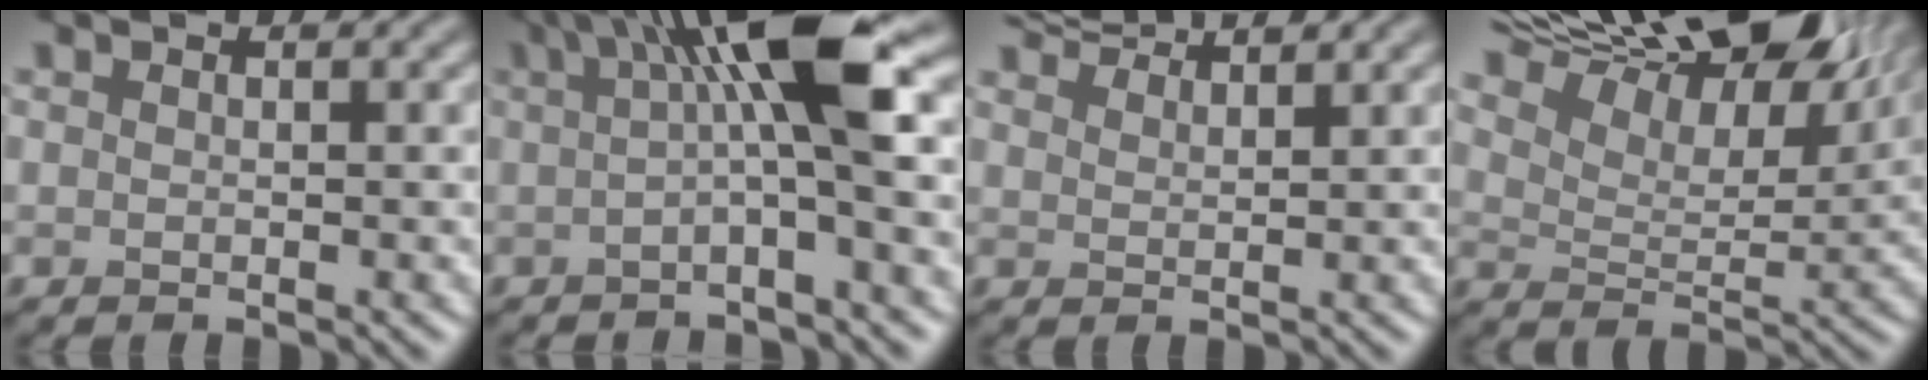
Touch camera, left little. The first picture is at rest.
{"total": 7.2, "force": [1.0, 1.0, 7.1], "torque": [-0.105, 0.007, 0.021]}
{"total": 3.2, "force": [3.2, -0.1, 0.0], "torque": [0.002, 0.002, 0.069]}
{"total": 16.8, "force": [12.7, 6.5, 8.9], "torque": [-0.175, 0.055, 0.191]}